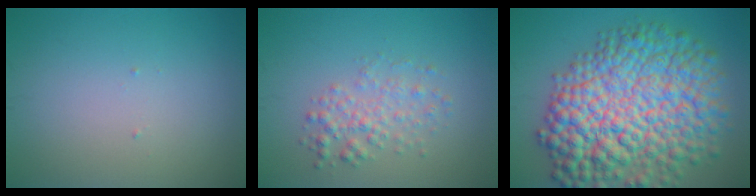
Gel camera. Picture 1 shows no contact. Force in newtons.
{"total": 2.5, "press": 2.5, "slide": 0.0}
{"total": 13.9, "press": 13.9, "slide": 0.3}